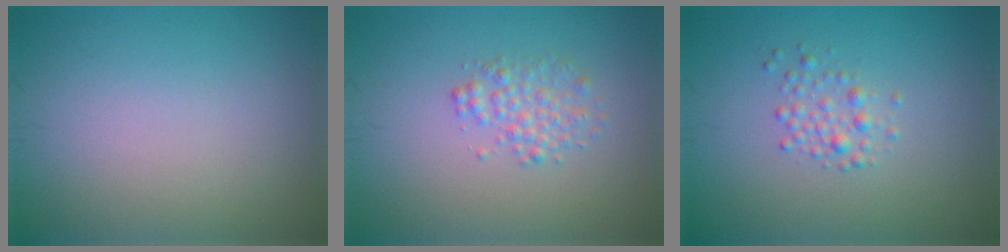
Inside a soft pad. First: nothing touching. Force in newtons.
{"total": 2.0, "press": 2.0, "slide": 0.1}
{"total": 2.2, "press": 2.2, "slide": 0.1}